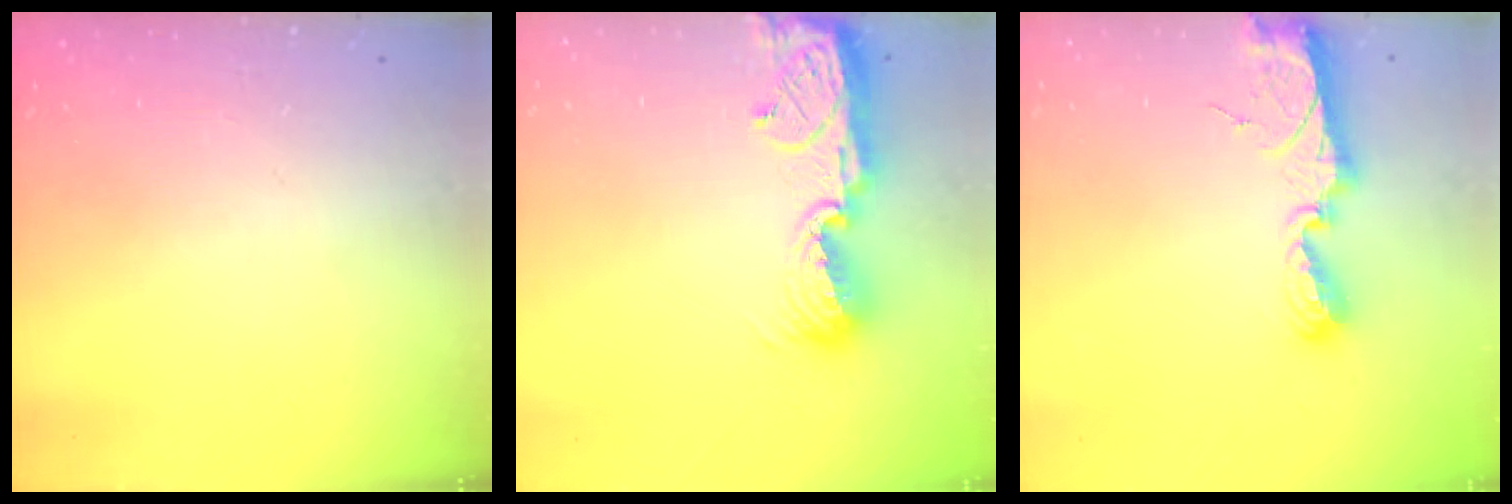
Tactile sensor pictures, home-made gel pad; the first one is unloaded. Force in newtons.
{"total": 11.6, "press": 11.5, "slide": 1.1}
{"total": 9.8, "press": 9.7, "slide": 0.9}